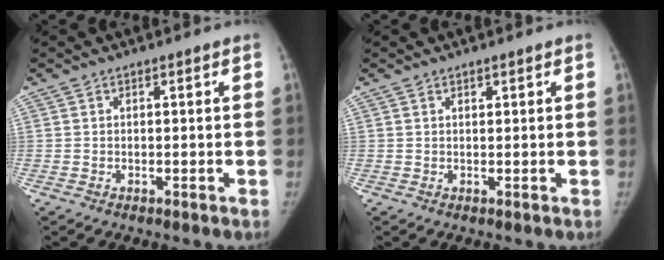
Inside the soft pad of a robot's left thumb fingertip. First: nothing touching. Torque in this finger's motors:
{"motor_torque": [0.08, 0.00, 0.25, -0.09, 0.04]}